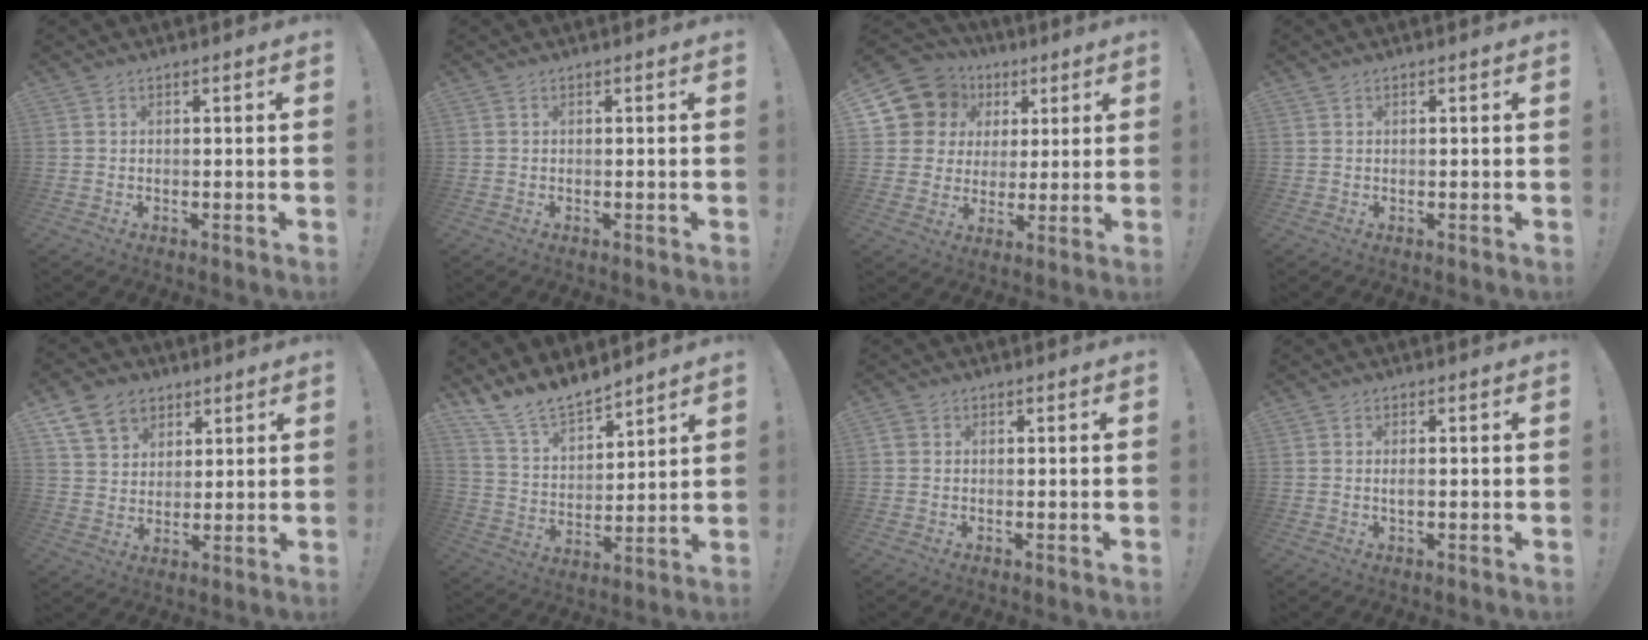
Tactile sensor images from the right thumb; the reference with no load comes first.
{"total": 0.0}
{"total": 12.2, "force": [5.4, 10.3, 3.7], "torque": [-0.068, -0.024, 0.117]}
{"total": 0.5, "force": [0.5, 0.2, 0.0], "torque": [0.008, -0.003, 0.008]}
{"total": 11.6, "force": [6.2, 8.8, 4.4], "torque": [-0.071, -0.026, 0.124]}
{"total": 11.5, "force": [10.8, 3.0, 2.5], "torque": [-0.079, -0.087, 0.206]}
{"total": 1.4, "force": [0.2, 1.2, 0.6], "torque": [-0.013, 0.004, 0.004]}
{"total": 1.3, "force": [-0.1, 0.4, 1.2], "torque": [-0.015, -0.002, -0.004]}